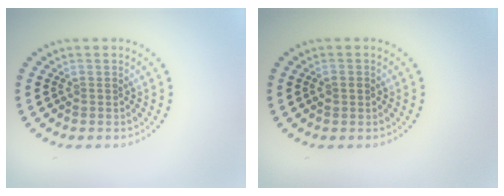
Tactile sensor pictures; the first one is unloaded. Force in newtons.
{"total": 1.3, "press": 1.3, "slide": 0.1}